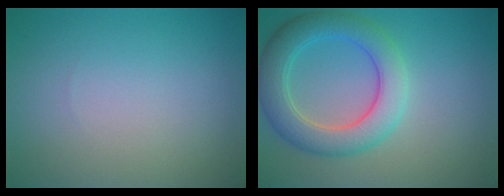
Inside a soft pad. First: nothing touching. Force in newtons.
{"total": 5.7, "press": 5.7, "slide": 0.2}